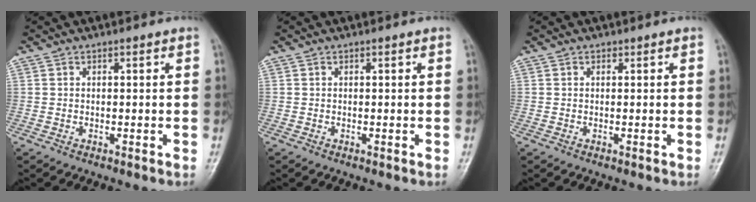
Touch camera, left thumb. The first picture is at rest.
{"total": 0.0}
{"total": 0.0}